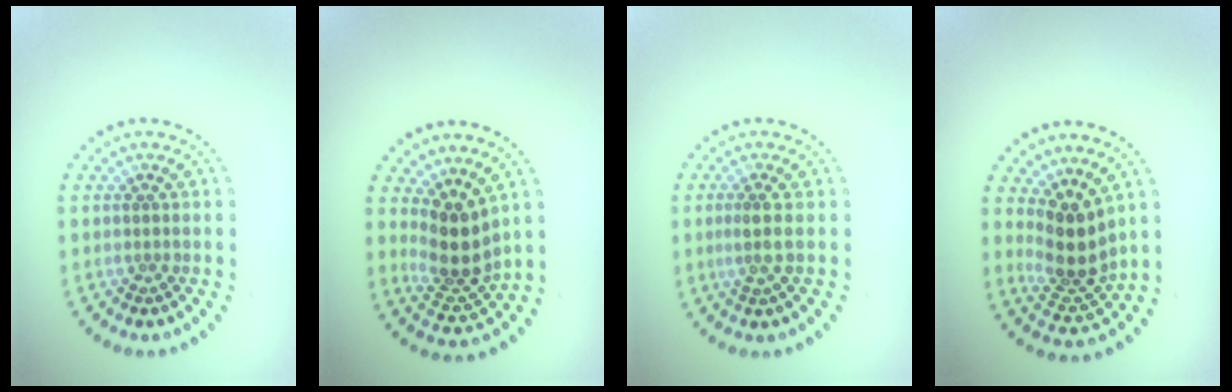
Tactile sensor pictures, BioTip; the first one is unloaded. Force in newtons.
{"total": 4.0, "press": 3.1, "slide": 2.5}
{"total": 1.5, "press": 1.1, "slide": 1.0}
{"total": 3.8, "press": 2.9, "slide": 2.4}